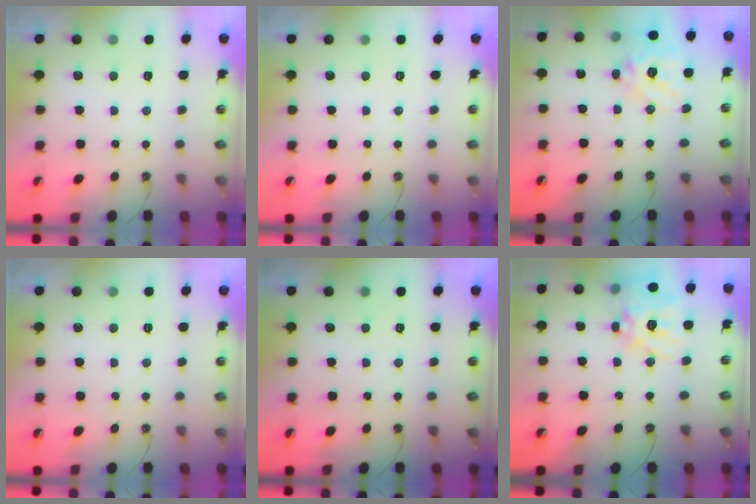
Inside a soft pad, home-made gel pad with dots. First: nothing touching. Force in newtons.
{"total": 0.0}
{"total": 16.6, "press": 16.4, "slide": 2.6}
{"total": 0.0}
{"total": 0.0}
{"total": 17.9, "press": 17.7, "slide": 2.2}